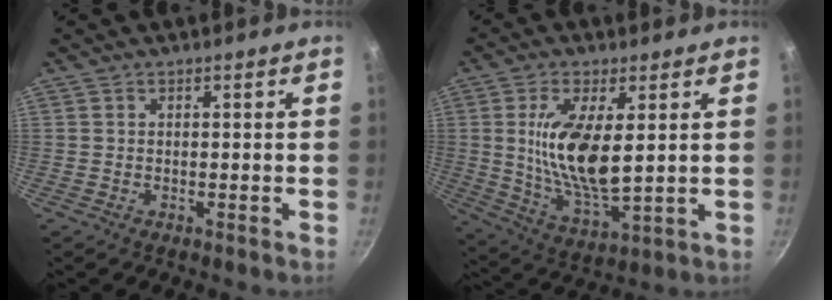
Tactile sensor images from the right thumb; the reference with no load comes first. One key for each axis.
{"total": 14.3, "fx": 2.5, "fy": 5.7, "fz": 12.9, "tx": -0.244, "ty": -0.021, "tz": 0.053}